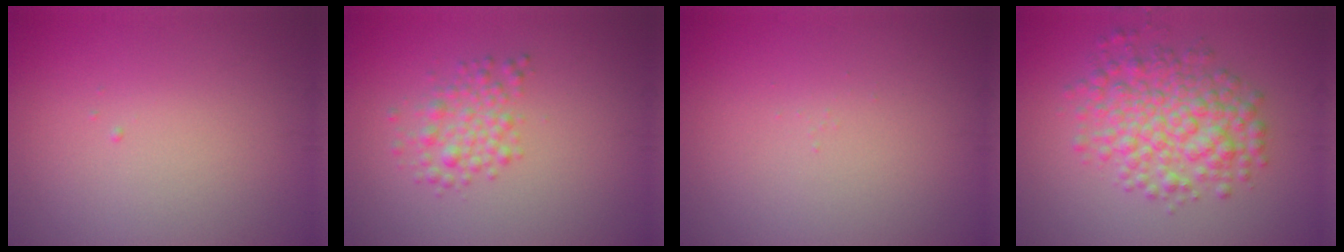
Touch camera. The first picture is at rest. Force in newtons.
{"total": 2.7, "press": 2.7, "slide": 0.1}
{"total": 0.0}
{"total": 6.0, "press": 6.0, "slide": 0.1}